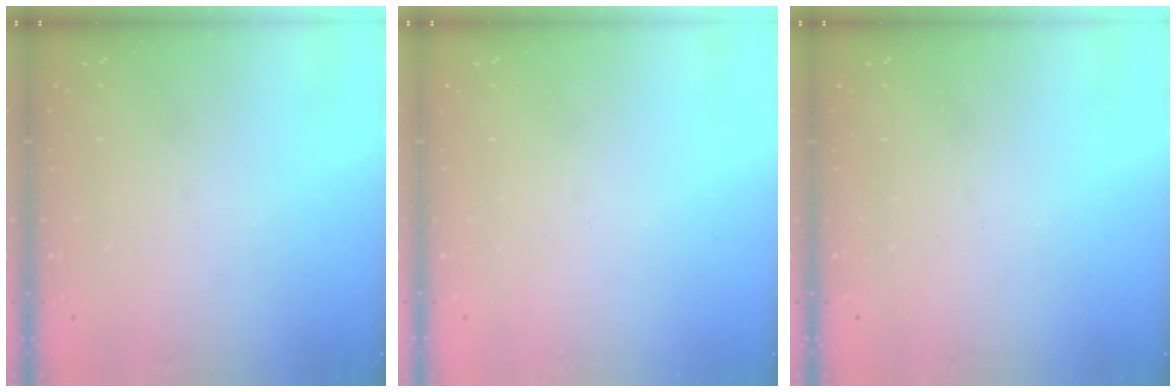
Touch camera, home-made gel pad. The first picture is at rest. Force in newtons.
{"total": 0.0}
{"total": 0.0}